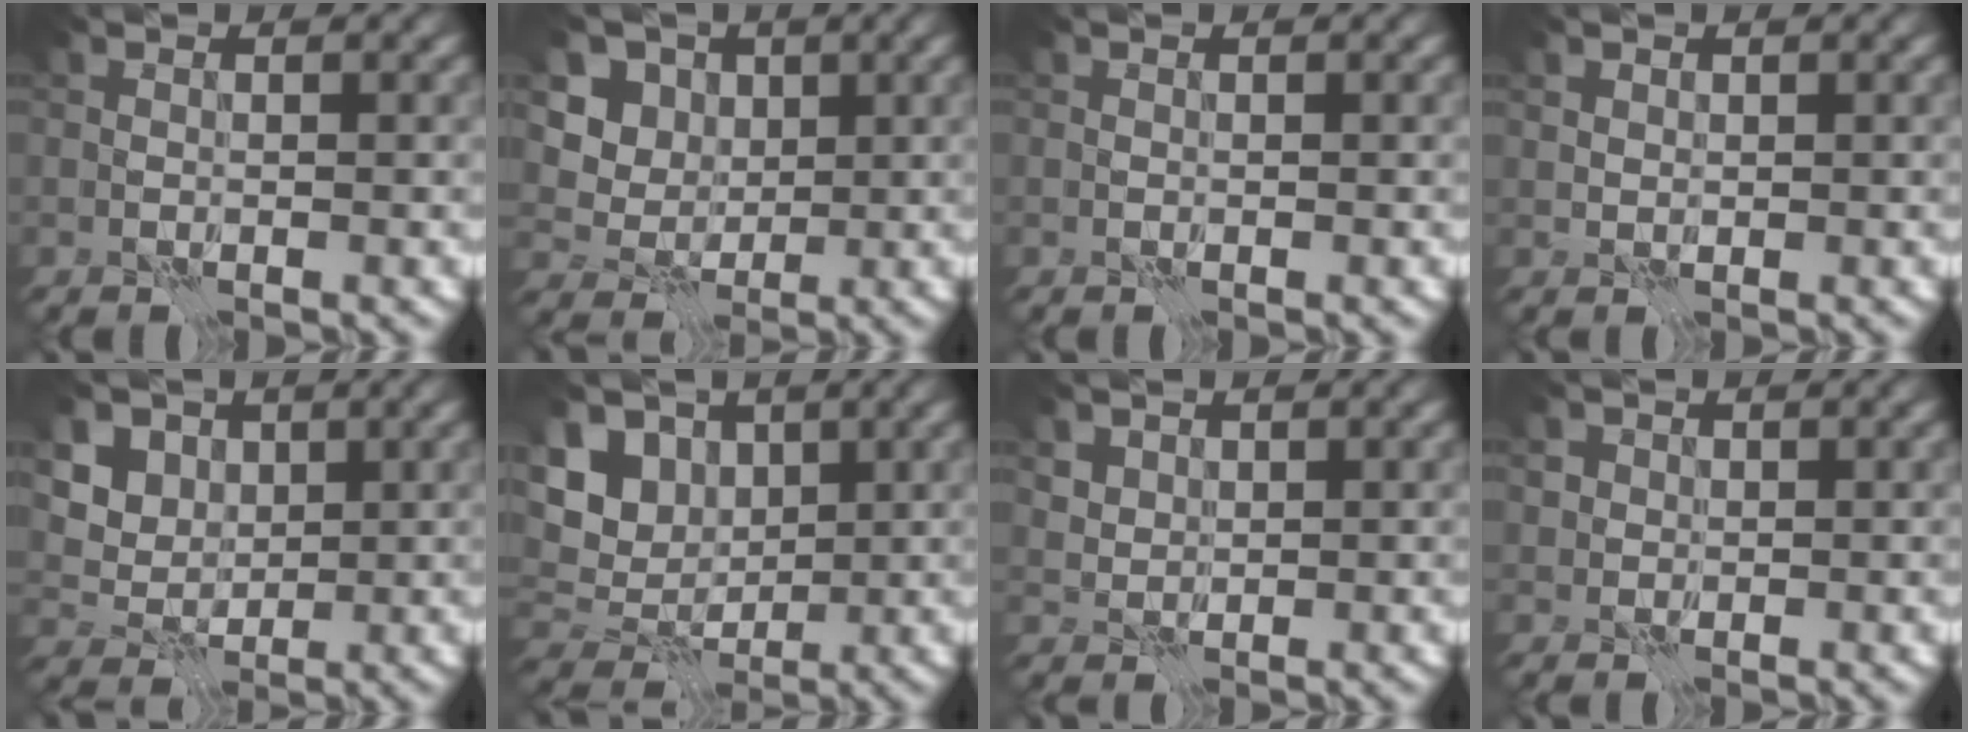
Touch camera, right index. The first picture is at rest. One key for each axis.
{"total": 6.2, "fx": 2.3, "fy": 5.2, "fz": 2.6, "tx": -0.062, "ty": 0.001, "tz": 0.029}
{"total": 0.0}
{"total": 0.6, "fx": 0.4, "fy": 0.5, "fz": 0.0, "tx": -0.006, "ty": -0.001, "tz": 0.009}
{"total": 5.9, "fx": 2.6, "fy": 4.6, "fz": 2.6, "tx": -0.060, "ty": 0.000, "tz": 0.035}
{"total": 6.6, "fx": 2.1, "fy": 4.8, "fz": 4.1, "tx": -0.087, "ty": 0.018, "tz": 0.023}
{"total": 2.1, "fx": 1.3, "fy": 1.5, "fz": 0.7, "tx": -0.037, "ty": -0.004, "tz": 0.043}
{"total": 1.4, "fx": 0.2, "fy": 1.4, "fz": 0.1, "tx": -0.009, "ty": 0.001, "tz": 0.007}